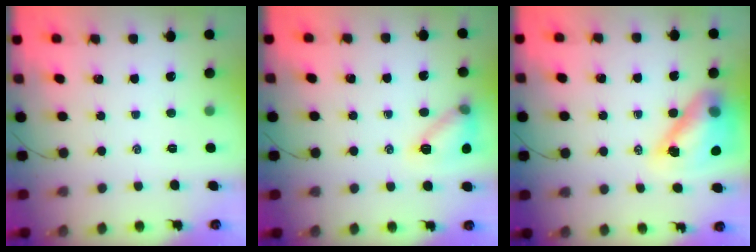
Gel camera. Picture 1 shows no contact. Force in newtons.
{"total": 11.6, "press": 11.6, "slide": 0.3}
{"total": 14.3, "press": 13.6, "slide": 4.2}